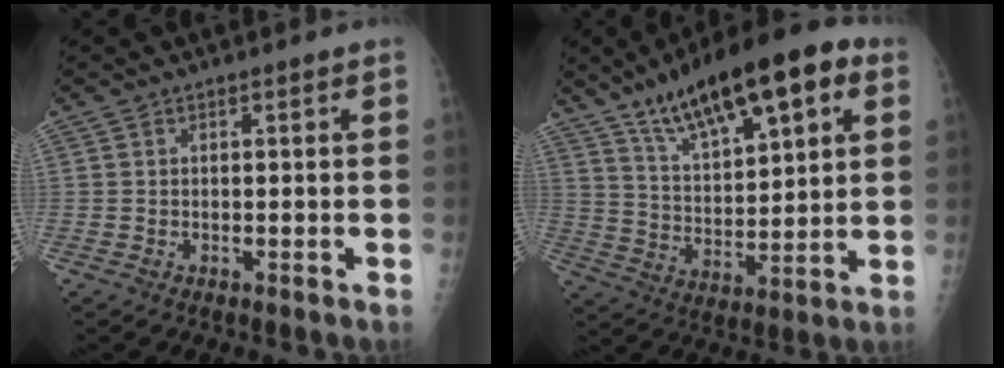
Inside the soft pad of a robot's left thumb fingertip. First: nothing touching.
{"total": 20.5, "force": [11.0, 7.4, 15.6], "torque": [-0.218, -0.021, 0.186]}